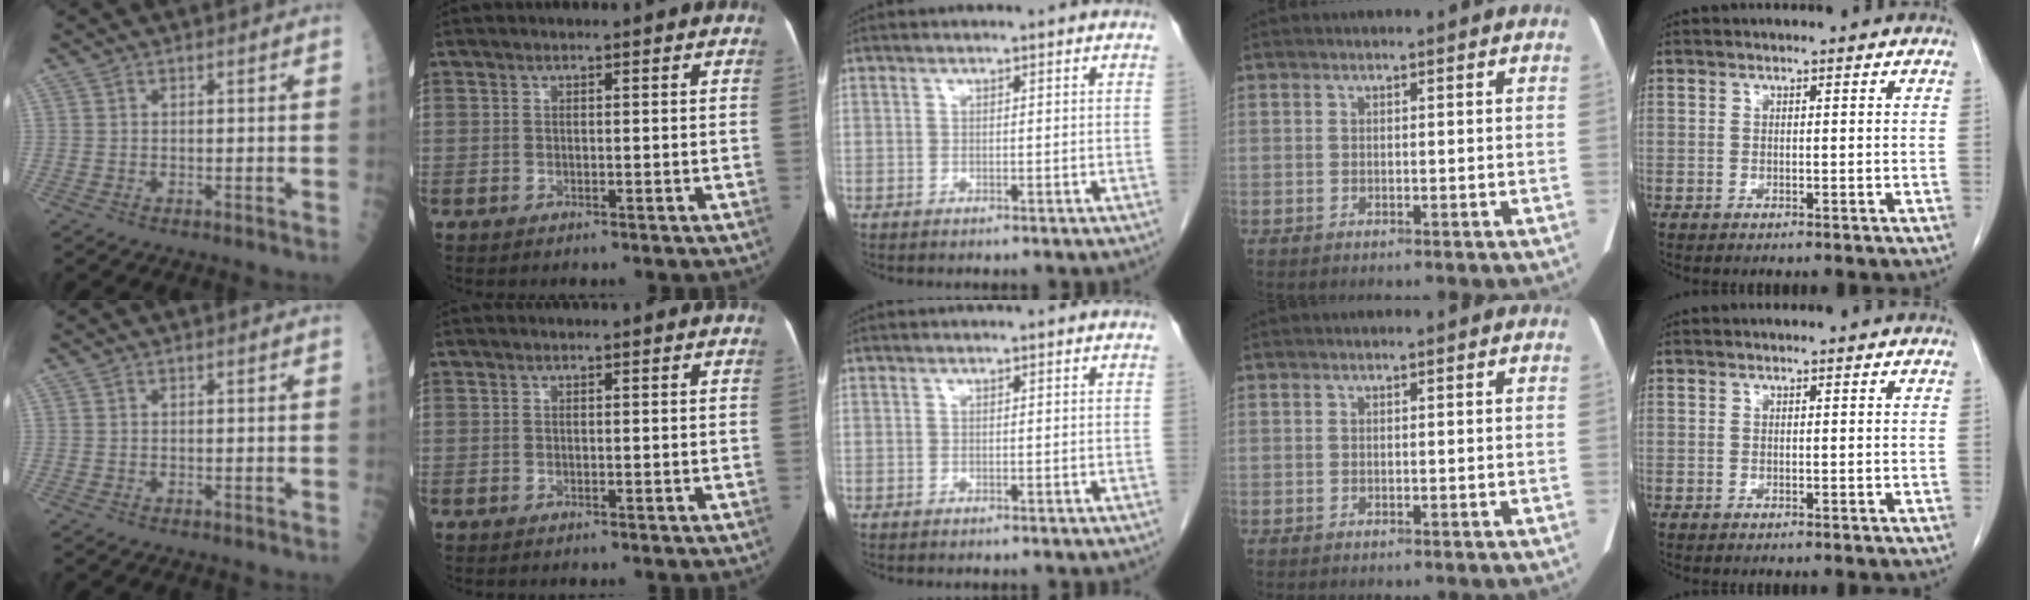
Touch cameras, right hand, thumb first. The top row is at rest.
{}